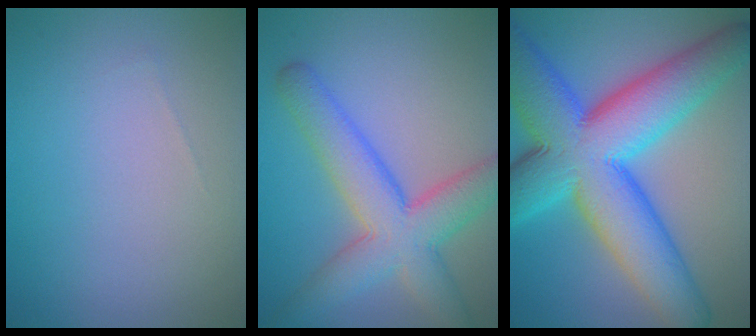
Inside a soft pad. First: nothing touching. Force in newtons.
{"total": 7.2, "press": 7.2, "slide": 0.3}
{"total": 14.5, "press": 14.5, "slide": 0.2}